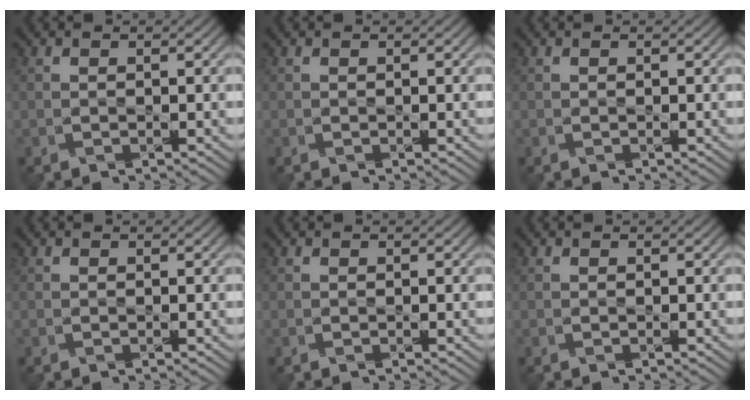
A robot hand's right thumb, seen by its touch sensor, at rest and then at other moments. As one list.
[{"total": 0.0}, {"total": 0.0}, {"total": 0.0}, {"total": 0.0}, {"total": 0.0}]